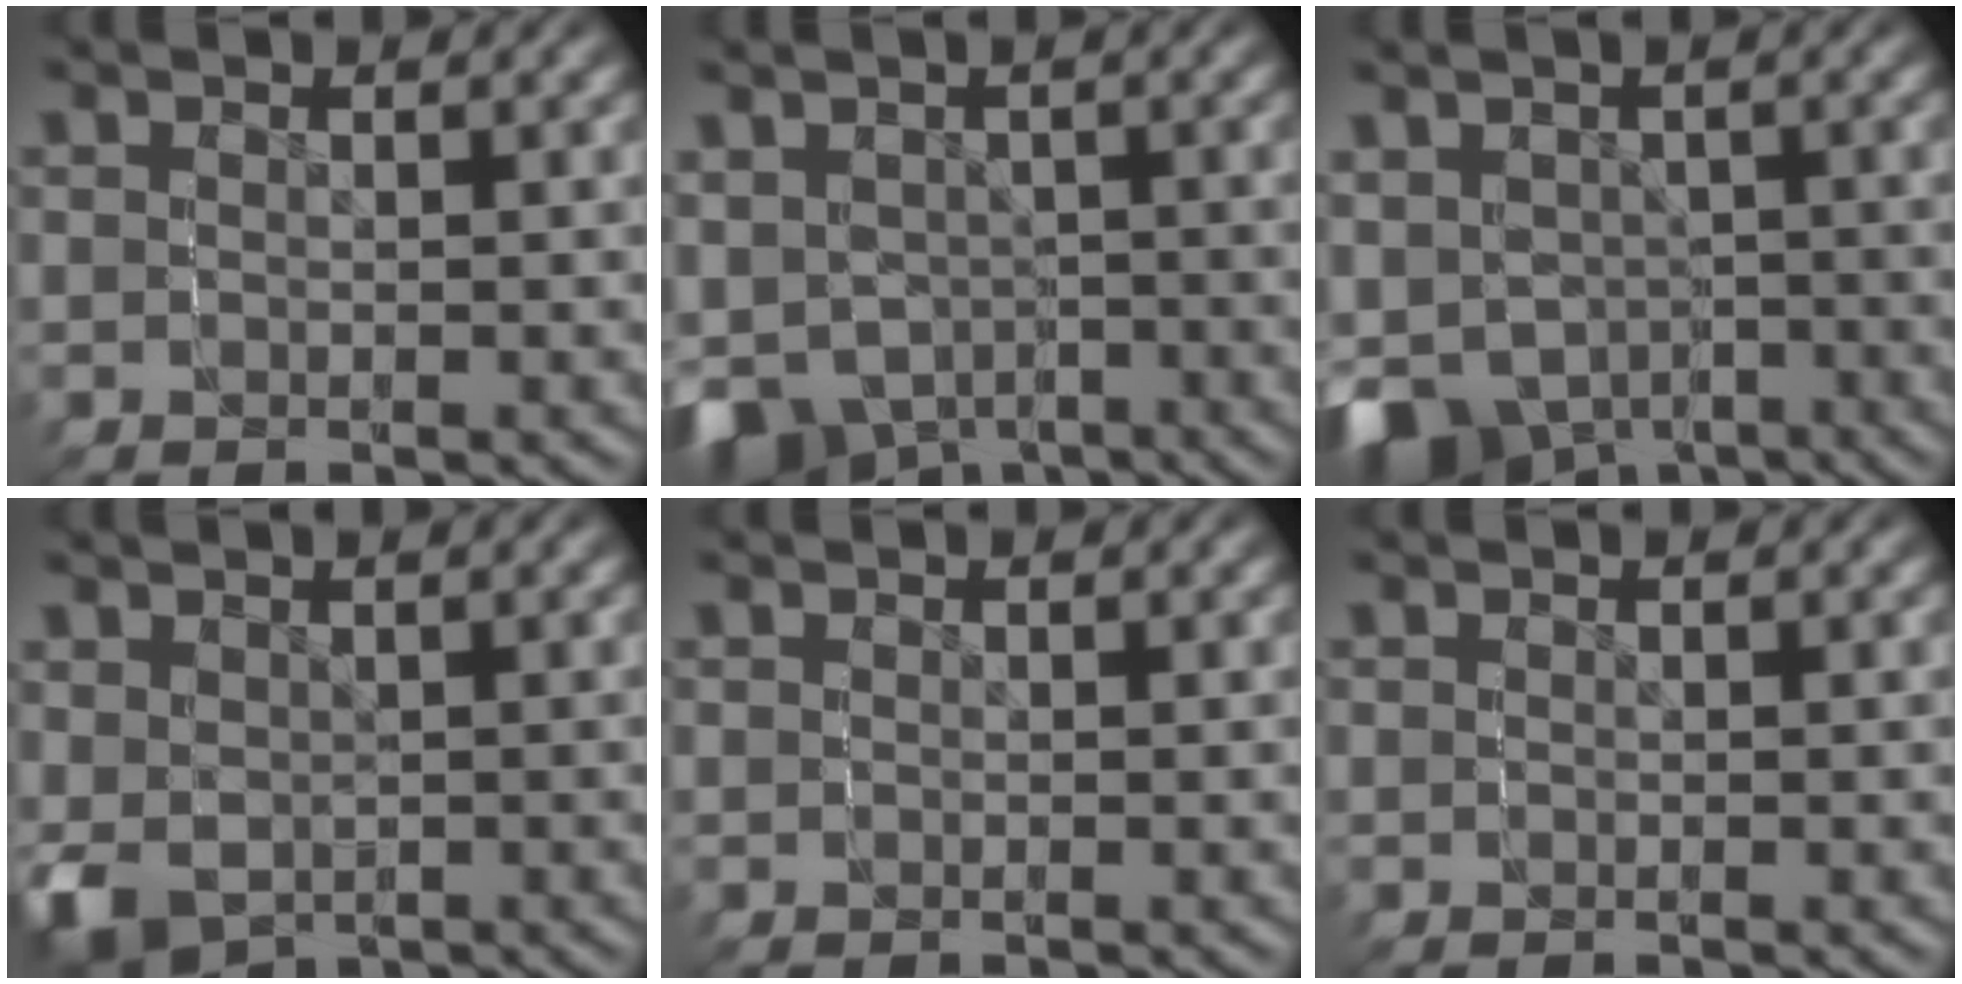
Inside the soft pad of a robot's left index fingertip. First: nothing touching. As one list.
[{"total": 9.1, "force": [-2.8, 8.0, 3.1], "torque": [-0.095, -0.061, -0.026]}, {"total": 10.5, "force": [-3.3, 9.0, 4.2], "torque": [-0.112, -0.064, -0.034]}, {"total": 6.3, "force": [-2.7, 5.6, 1.1], "torque": [-0.048, -0.047, -0.022]}, {"total": 0.0}, {"total": 0.0}]